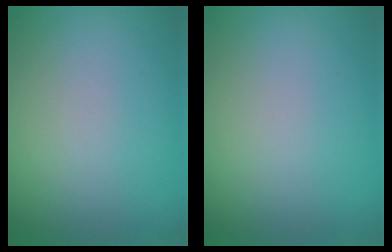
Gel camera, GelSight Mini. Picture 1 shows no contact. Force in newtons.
{"total": 0.0}